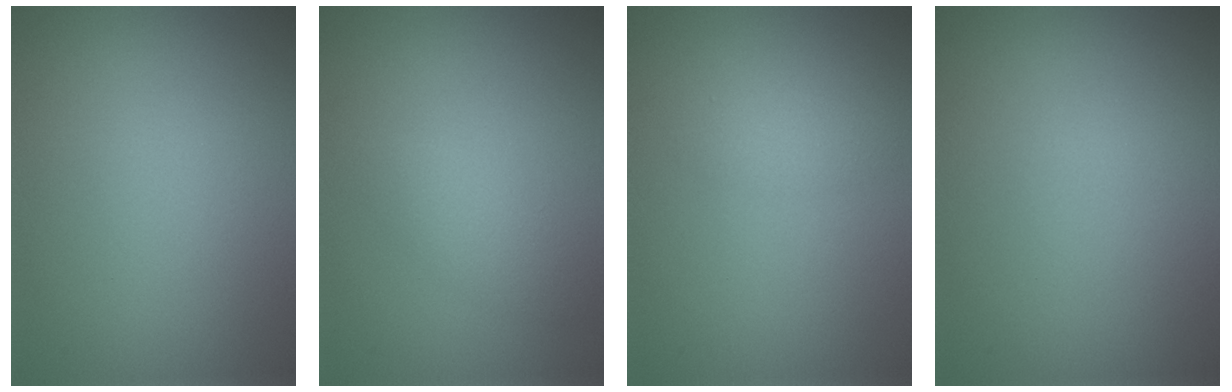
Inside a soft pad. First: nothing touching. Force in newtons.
{"total": 1.7, "press": 1.7, "slide": 0.0}
{"total": 1.6, "press": 1.5, "slide": 0.2}
{"total": 0.0}